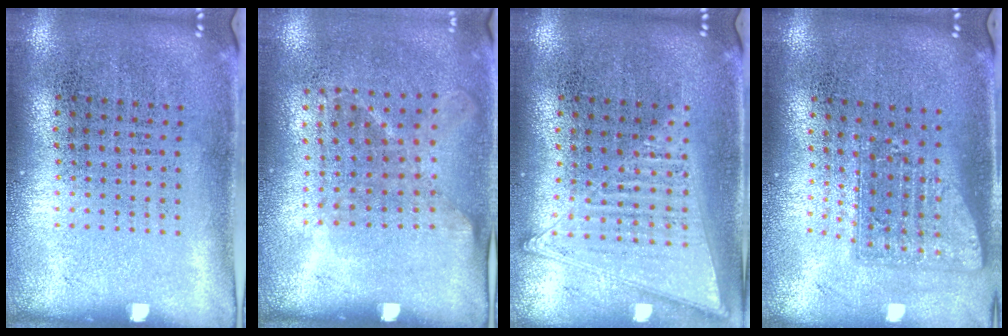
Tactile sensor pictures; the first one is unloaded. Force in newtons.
{"total": 1.2, "press": 0.9, "slide": 0.7}
{"total": 1.4, "press": 1.4, "slide": 0.1}
{"total": 1.6, "press": 1.2, "slide": 1.0}